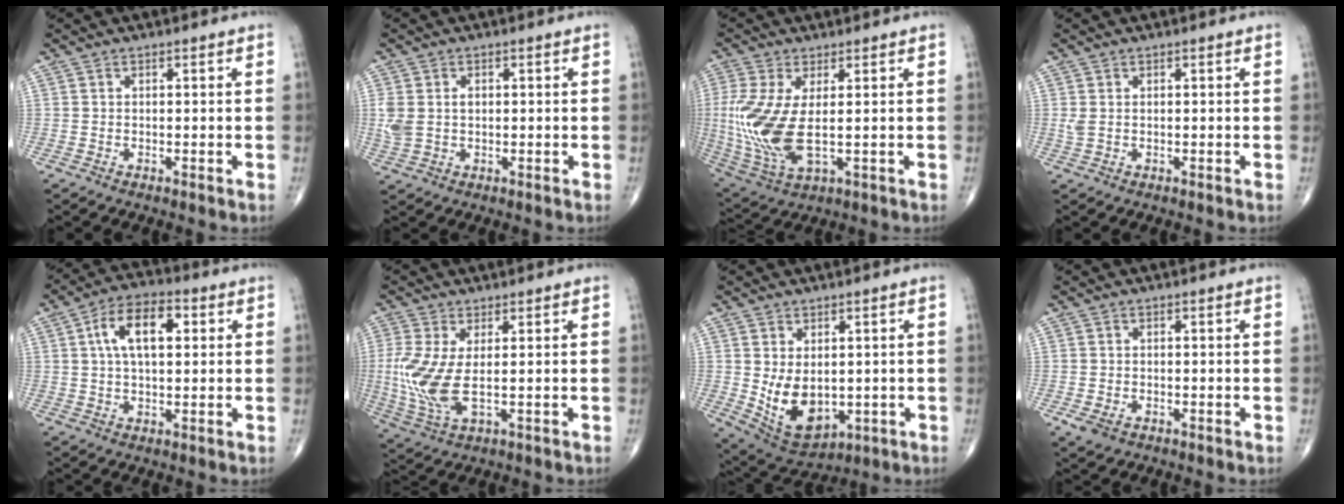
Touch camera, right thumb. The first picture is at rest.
{"total": 4.8, "force": [0.5, 3.3, 3.4], "torque": [-0.080, 0.010, 0.016]}
{"total": 13.4, "force": [0.0, 5.6, 12.2], "torque": [-0.293, -0.018, 0.012]}
{"total": 1.4, "force": [0.3, 0.8, 1.1], "torque": [-0.031, 0.009, 0.011]}
{"total": 10.5, "force": [2.5, 5.4, 8.7], "torque": [-0.145, 0.018, 0.038]}
{"total": 9.6, "force": [0.0, 3.9, 8.8], "torque": [-0.221, -0.015, 0.007]}
{"total": 10.6, "force": [-0.6, 6.8, 8.1], "torque": [-0.118, -0.011, 0.017]}
{"total": 2.7, "force": [-1.1, 1.8, 1.6], "torque": [-0.032, -0.001, -0.013]}